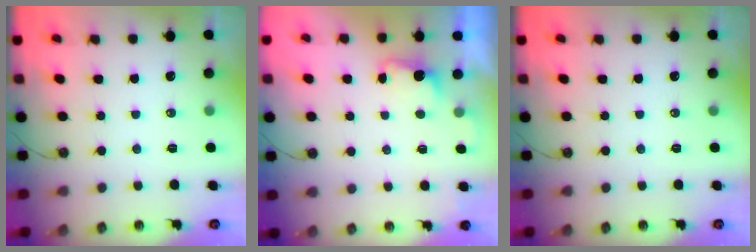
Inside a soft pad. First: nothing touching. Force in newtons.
{"total": 1.9, "press": 1.6, "slide": 0.9}
{"total": 0.0}